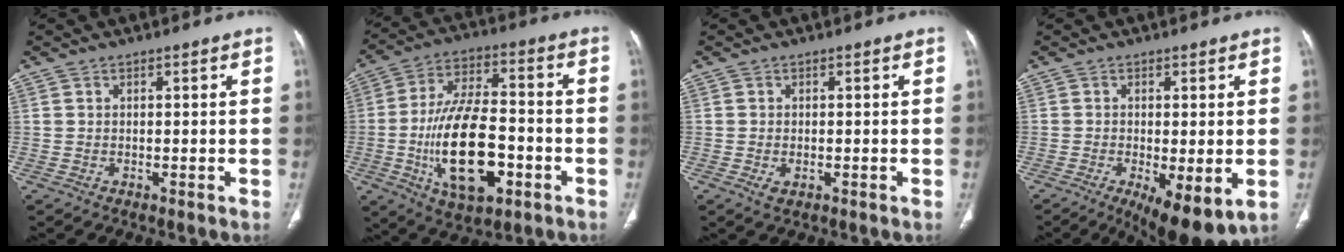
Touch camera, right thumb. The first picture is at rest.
{"total": 19.5, "force": [-5.3, 9.3, 16.3], "torque": [-0.284, 0.022, -0.082]}
{"total": 1.4, "force": [-0.4, 0.8, 1.0], "torque": [-0.025, 0.004, -0.003]}
{"total": 10.5, "force": [-3.5, 3.6, 9.3], "torque": [-0.142, -0.019, -0.047]}